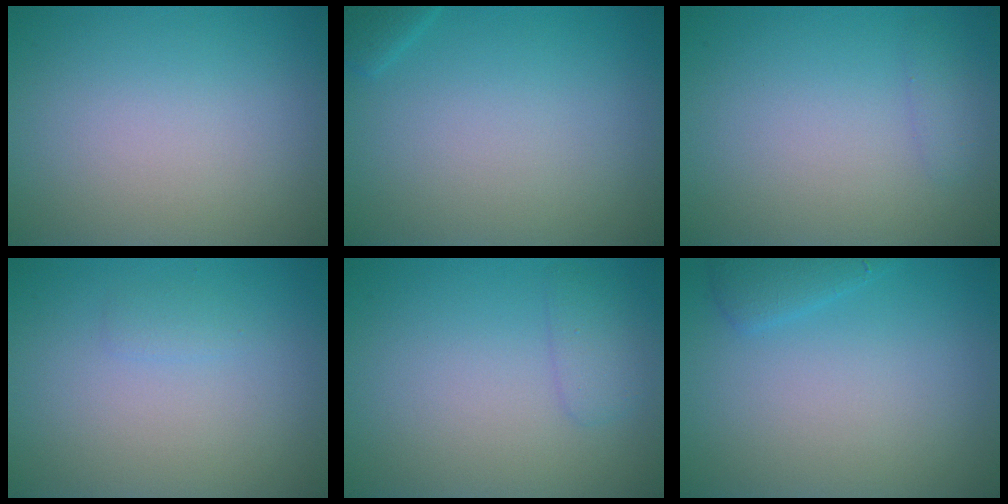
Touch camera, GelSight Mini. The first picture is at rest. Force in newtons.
{"total": 1.1, "press": 1.1, "slide": 0.1}
{"total": 0.8, "press": 0.8, "slide": 0.0}
{"total": 0.7, "press": 0.7, "slide": 0.0}
{"total": 1.5, "press": 1.5, "slide": 0.1}
{"total": 1.4, "press": 1.4, "slide": 0.1}